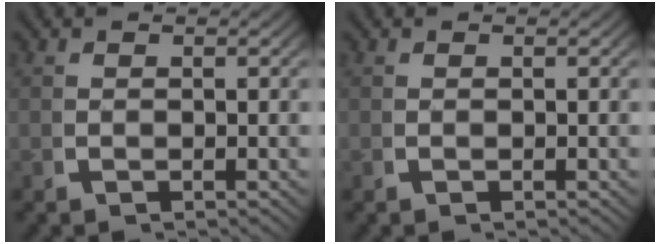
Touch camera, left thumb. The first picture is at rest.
{"total": 0.0}